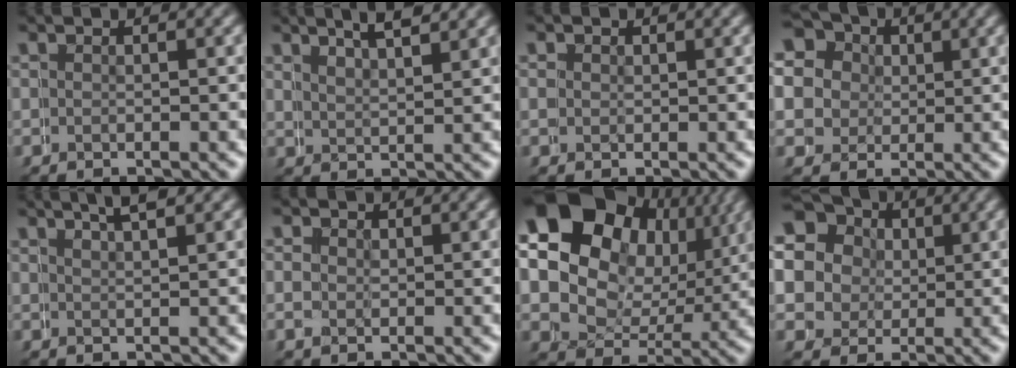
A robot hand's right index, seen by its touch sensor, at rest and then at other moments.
{"total": 3.4, "force": [3.3, -0.7, 0.5], "torque": [-0.005, 0.009, 0.059]}
{"total": 0.8, "force": [0.2, 0.6, -0.4], "torque": [0.002, -0.007, 0.004]}
{"total": 12.2, "force": [4.0, 11.0, 3.4], "torque": [-0.082, -0.005, 0.053]}
{"total": 2.5, "force": [2.1, -0.7, 1.3], "torque": [-0.006, 0.012, 0.036]}
{"total": 1.3, "force": [0.5, 0.1, -1.2], "torque": [0.020, -0.006, 0.006]}
{"total": 16.6, "force": [5.7, 13.1, 8.3], "torque": [-0.159, -0.003, 0.082]}
{"total": 14.7, "force": [4.6, 13.2, 4.5], "torque": [-0.116, -0.009, 0.060]}